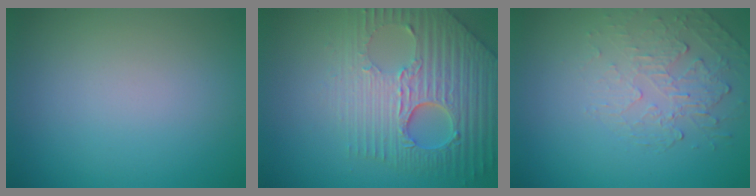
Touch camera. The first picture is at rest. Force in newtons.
{"total": 7.1, "press": 5.7, "slide": 4.2}
{"total": 2.2, "press": 1.1, "slide": 1.9}